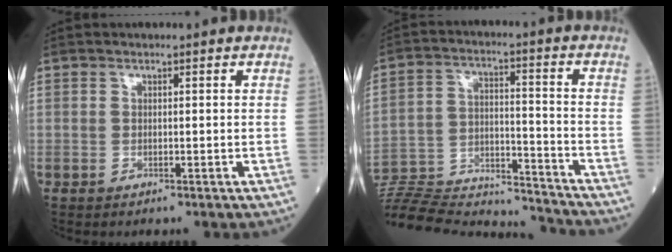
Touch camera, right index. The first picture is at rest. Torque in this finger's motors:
{"motor_torque": [-1.14, -0.42, -1.06, -0.21]}